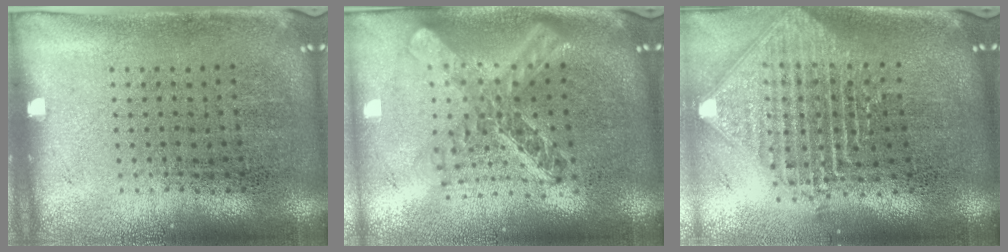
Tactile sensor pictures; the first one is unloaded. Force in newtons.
{"total": 2.4, "press": 1.9, "slide": 1.4}
{"total": 2.5, "press": 1.9, "slide": 1.6}